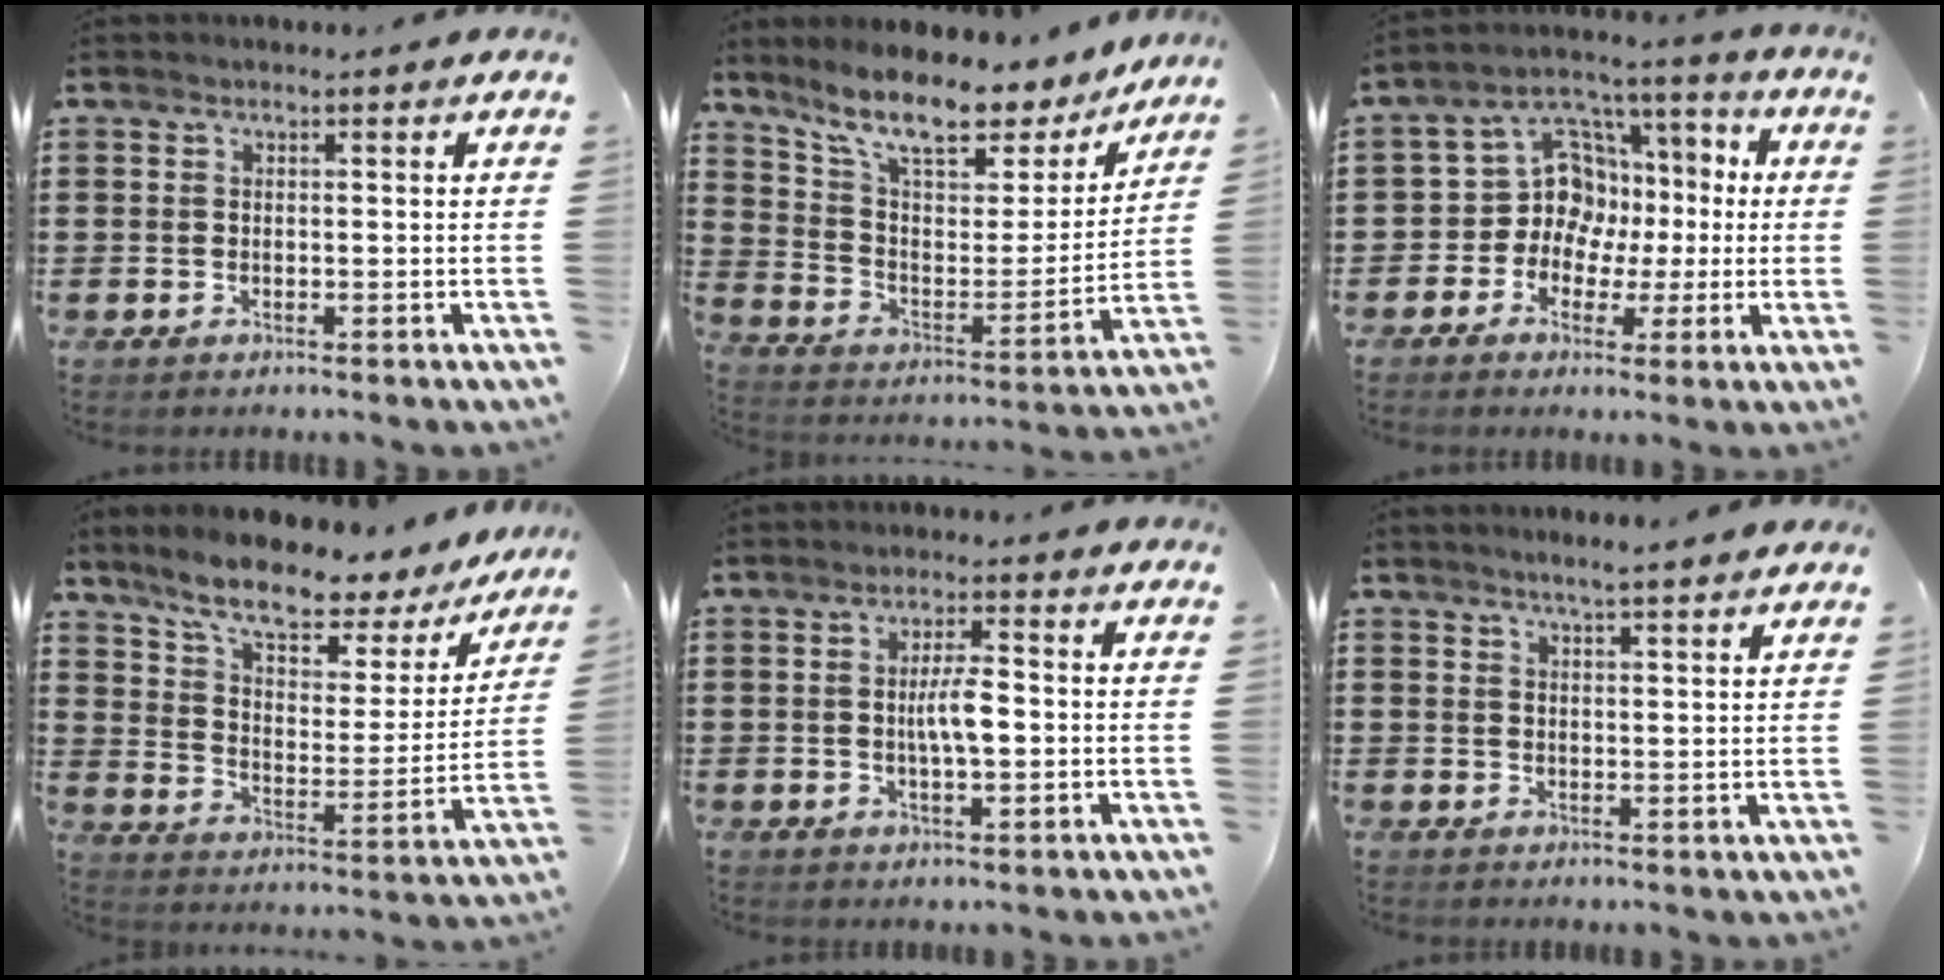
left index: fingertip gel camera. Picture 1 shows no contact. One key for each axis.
{"total": 10.8, "fx": 9.0, "fy": 2.7, "fz": 5.4, "tx": -0.129, "ty": -0.061, "tz": 0.151}
{"total": 10.1, "fx": -0.5, "fy": 9.5, "fz": 3.5, "tx": -0.115, "ty": -0.006, "tz": -0.008}
{"total": 9.1, "fx": 7.4, "fy": 2.1, "fz": 4.8, "tx": -0.108, "ty": -0.049, "tz": 0.121}
{"total": 4.9, "fx": -0.2, "fy": 1.3, "fz": 4.7, "tx": -0.091, "ty": 0.002, "tz": -0.009}
{"total": 2.3, "fx": 2.1, "fy": -0.2, "fz": 0.8, "tx": -0.019, "ty": -0.003, "tz": 0.039}